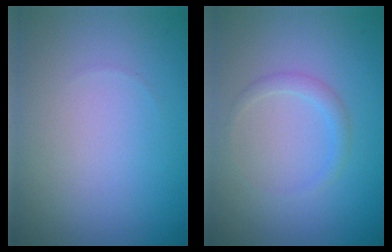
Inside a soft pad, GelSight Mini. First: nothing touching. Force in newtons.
{"total": 1.2, "press": 1.2, "slide": 0.1}